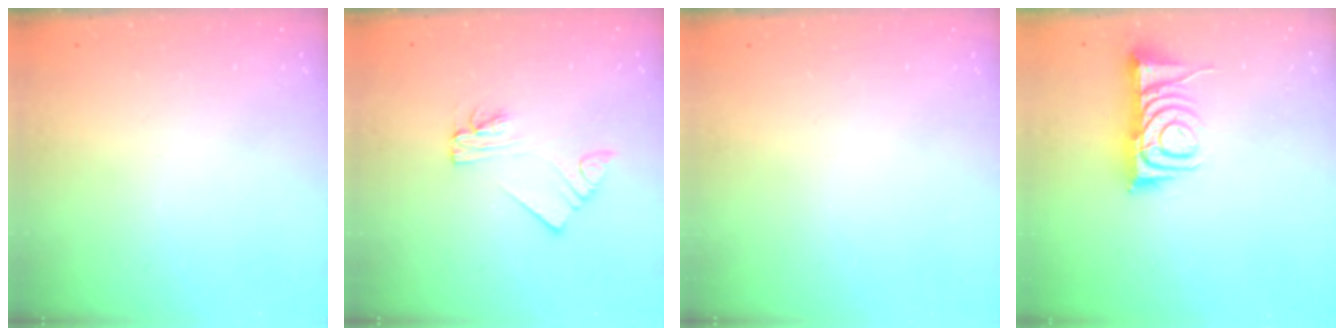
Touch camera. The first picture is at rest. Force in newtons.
{"total": 2.2, "press": 2.2, "slide": 0.1}
{"total": 0.0}
{"total": 8.4, "press": 8.3, "slide": 1.0}